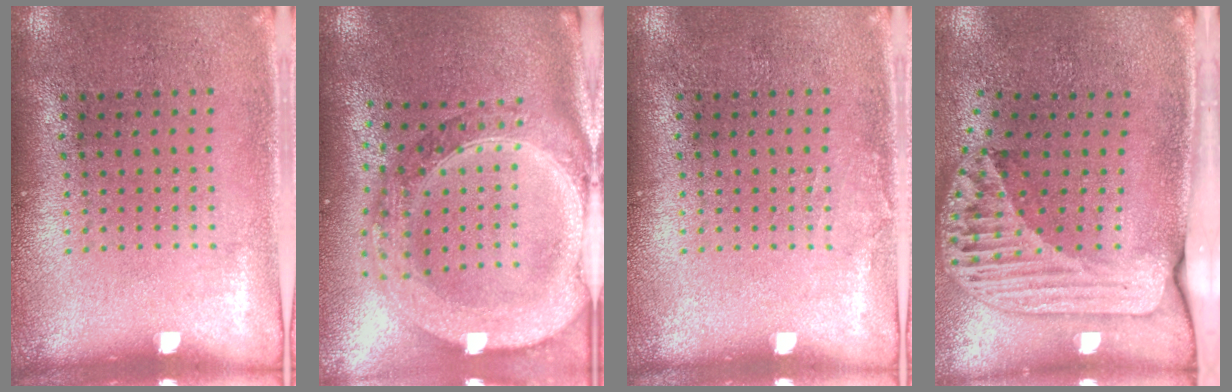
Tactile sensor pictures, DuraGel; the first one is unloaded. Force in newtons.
{"total": 3.5, "press": 2.8, "slide": 2.0}
{"total": 0.5, "press": 0.5, "slide": 0.1}
{"total": 2.5, "press": 1.8, "slide": 1.8}